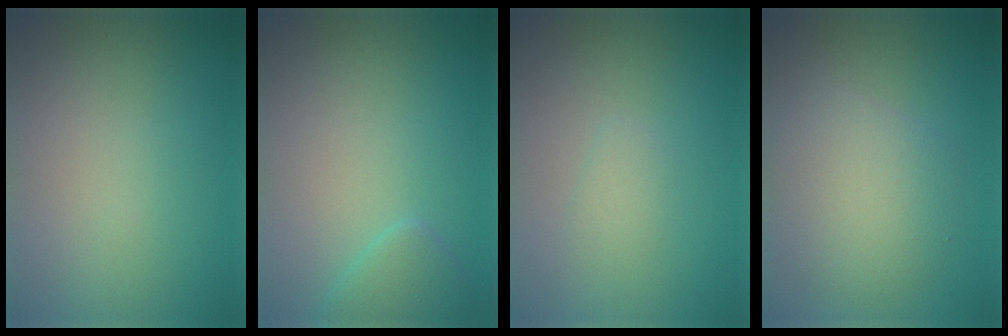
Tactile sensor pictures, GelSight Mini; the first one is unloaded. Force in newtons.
{"total": 1.7, "press": 1.7, "slide": 0.2}
{"total": 0.9, "press": 0.9, "slide": 0.0}
{"total": 4.7, "press": 4.7, "slide": 0.1}